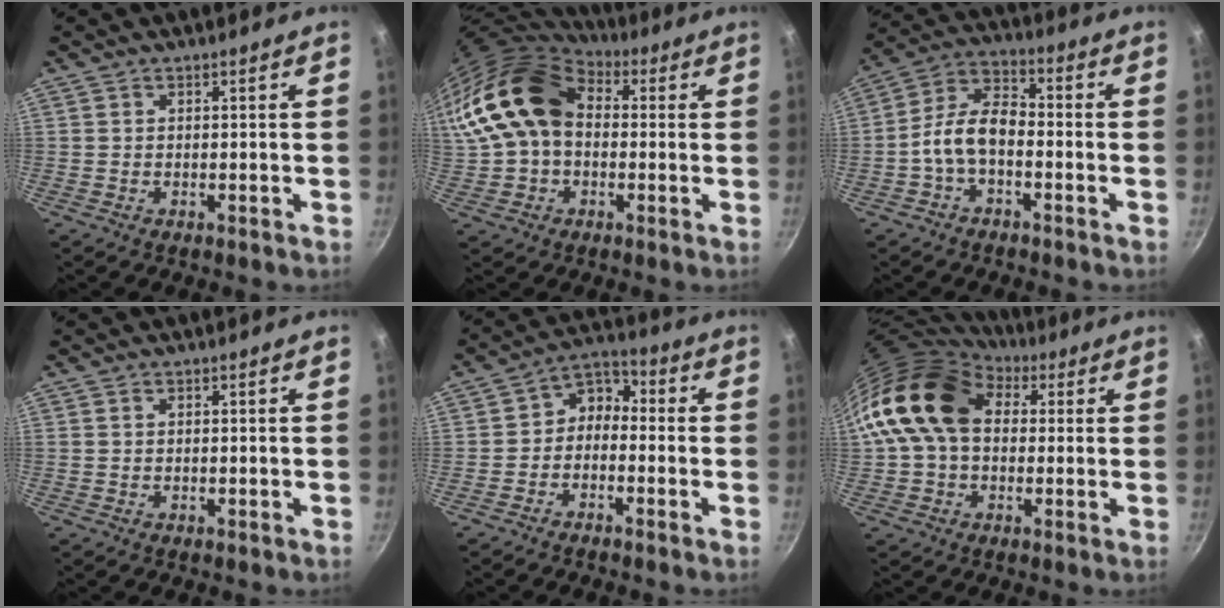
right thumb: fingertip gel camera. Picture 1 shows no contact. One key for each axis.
{"total": 19.6, "fx": 2.7, "fy": 14.1, "fz": 13.3, "tx": -0.264, "ty": 0.040, "tz": 0.042}
{"total": 8.9, "fx": -2.7, "fy": 4.9, "fz": 6.9, "tx": -0.120, "ty": 0.045, "tz": -0.064}
{"total": 0.0}
{"total": 5.5, "fx": -1.7, "fy": 4.2, "fz": 3.1, "tx": -0.029, "ty": 0.040, "tz": -0.047}
{"total": 16.4, "fx": 3.4, "fy": 11.8, "fz": 10.9, "tx": -0.174, "ty": 0.025, "tz": 0.045}